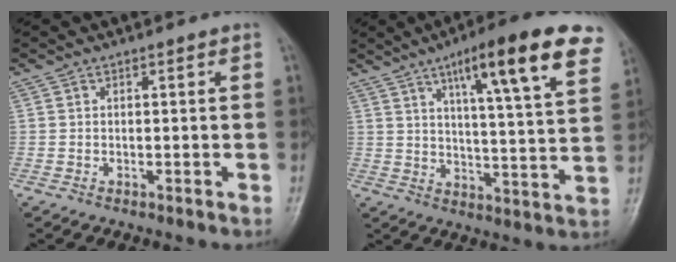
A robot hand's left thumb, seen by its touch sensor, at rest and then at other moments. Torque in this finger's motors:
{"motor_torque": [0.55, 0.49, 1.64, -1.13, 0.19]}